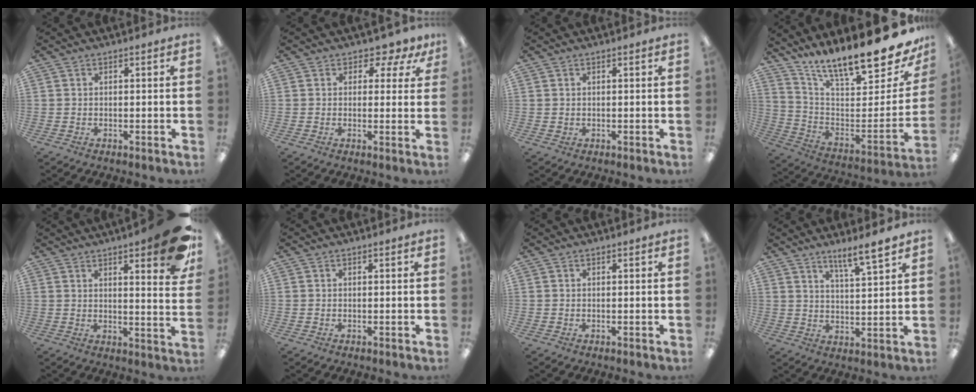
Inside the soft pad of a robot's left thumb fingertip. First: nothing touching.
{"total": 3.6, "force": [2.2, 2.6, 1.3], "torque": [-0.011, -0.012, 0.036]}
{"total": 0.6, "force": [0.6, 0.2, 0.1], "torque": [-0.002, 0.000, 0.011]}
{"total": 16.6, "force": [13.7, 2.7, 9.0], "torque": [-0.126, -0.119, 0.221]}
{"total": 11.4, "force": [7.1, 2.3, 8.5], "torque": [-0.111, -0.042, 0.116]}
{"total": 0.0}
{"total": 0.0}
{"total": 7.1, "force": [5.9, 0.9, 3.9], "torque": [-0.059, -0.041, 0.097]}